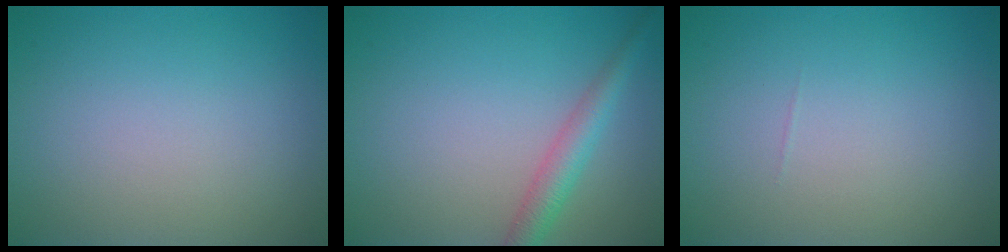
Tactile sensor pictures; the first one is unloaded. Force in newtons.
{"total": 2.8, "press": 2.8, "slide": 0.2}
{"total": 0.0}